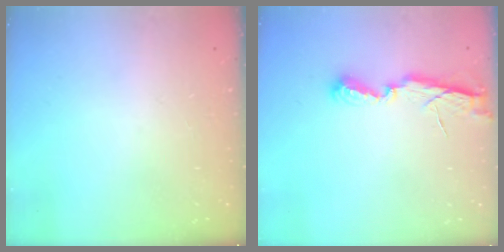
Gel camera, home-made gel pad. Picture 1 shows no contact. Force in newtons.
{"total": 6.9, "press": 6.9, "slide": 0.1}